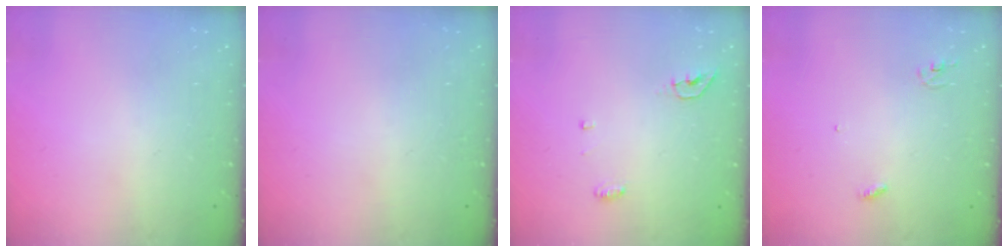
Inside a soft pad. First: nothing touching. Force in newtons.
{"total": 0.0}
{"total": 4.5, "press": 4.2, "slide": 1.5}
{"total": 2.9, "press": 2.9, "slide": 0.2}